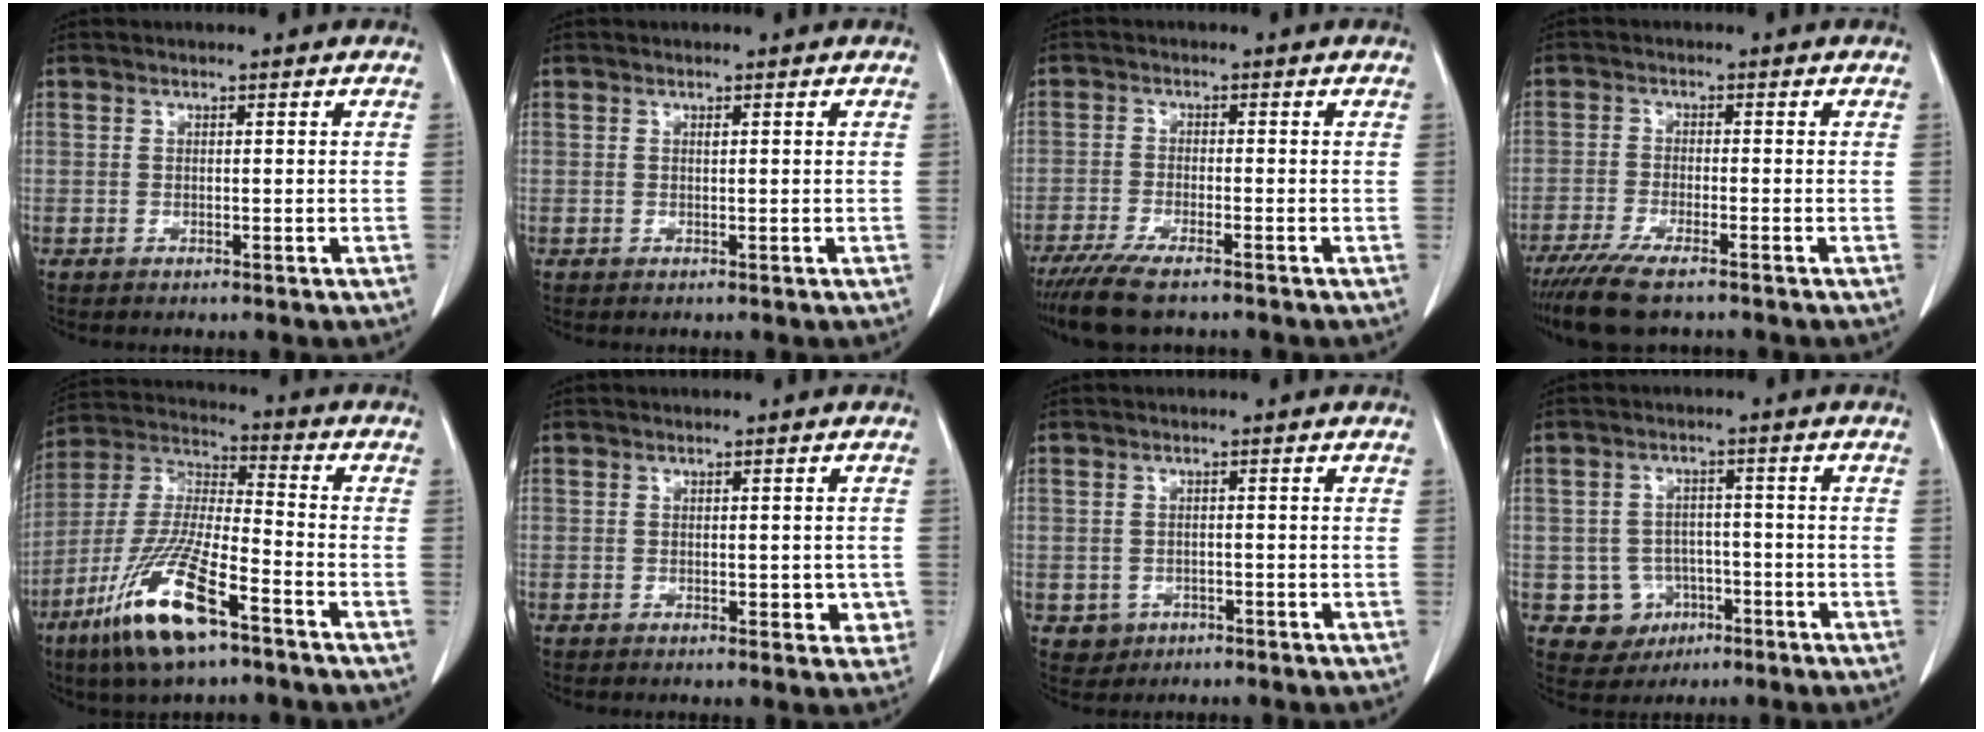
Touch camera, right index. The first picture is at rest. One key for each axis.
{"total": 0.0}
{"total": 7.0, "fx": -5.5, "fy": 0.7, "fz": 4.2, "tx": -0.072, "ty": -0.018, "tz": -0.093}
{"total": 7.7, "fx": -6.0, "fy": 0.8, "fz": 4.8, "tx": -0.083, "ty": -0.020, "tz": -0.100}
{"total": 16.2, "fx": -9.2, "fy": 2.8, "fz": 13.0, "tx": -0.279, "ty": -0.032, "tz": -0.173}
{"total": 3.3, "fx": -0.5, "fy": 2.0, "fz": 2.6, "tx": -0.016, "ty": 0.004, "tz": 0.000}
{"total": 2.4, "fx": -1.0, "fy": 2.1, "fz": 0.3, "tx": -0.001, "ty": 0.007, "tz": -0.011}
{"total": 5.5, "fx": -2.1, "fy": 5.1, "fz": 0.8, "tx": -0.007, "ty": 0.011, "tz": -0.024}